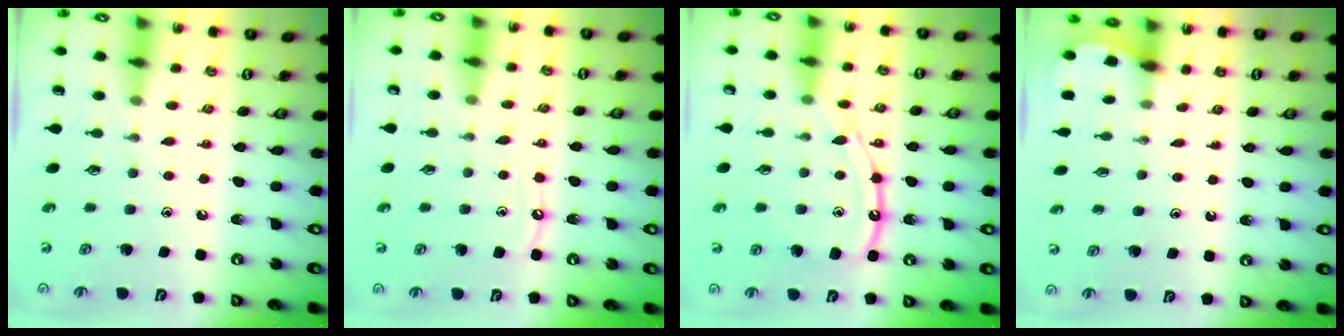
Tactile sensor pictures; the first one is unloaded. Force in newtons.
{"total": 7.3, "press": 7.2, "slide": 0.7}
{"total": 14.4, "press": 14.3, "slide": 1.2}
{"total": 1.9, "press": 1.9, "slide": 0.2}